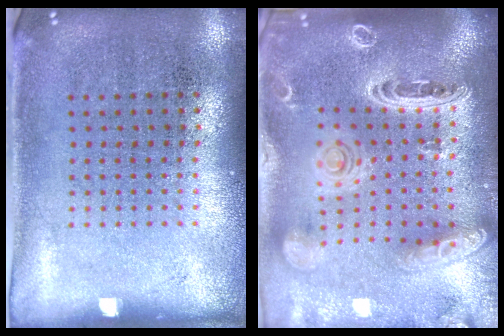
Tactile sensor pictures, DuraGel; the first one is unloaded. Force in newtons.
{"total": 3.7, "press": 3.0, "slide": 2.2}